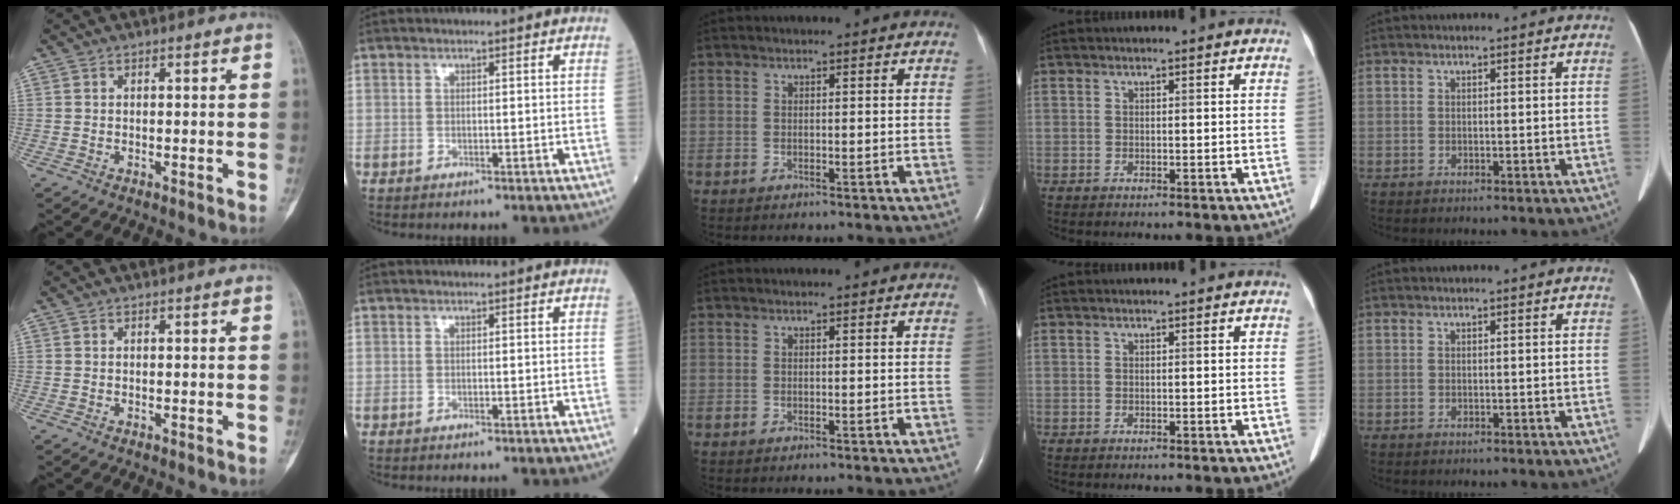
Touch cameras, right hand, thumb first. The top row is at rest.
{}